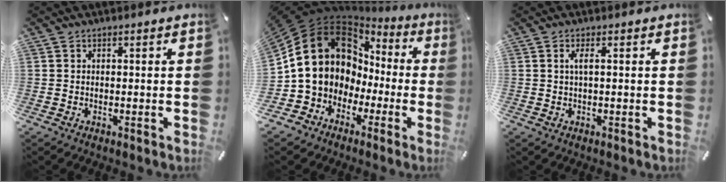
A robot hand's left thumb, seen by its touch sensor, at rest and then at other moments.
{"total": 14.3, "force": [2.0, 13.1, 5.4], "torque": [-0.120, -0.032, 0.049]}
{"total": 2.3, "force": [0.4, 0.3, 2.2], "torque": [-0.045, -0.002, 0.006]}